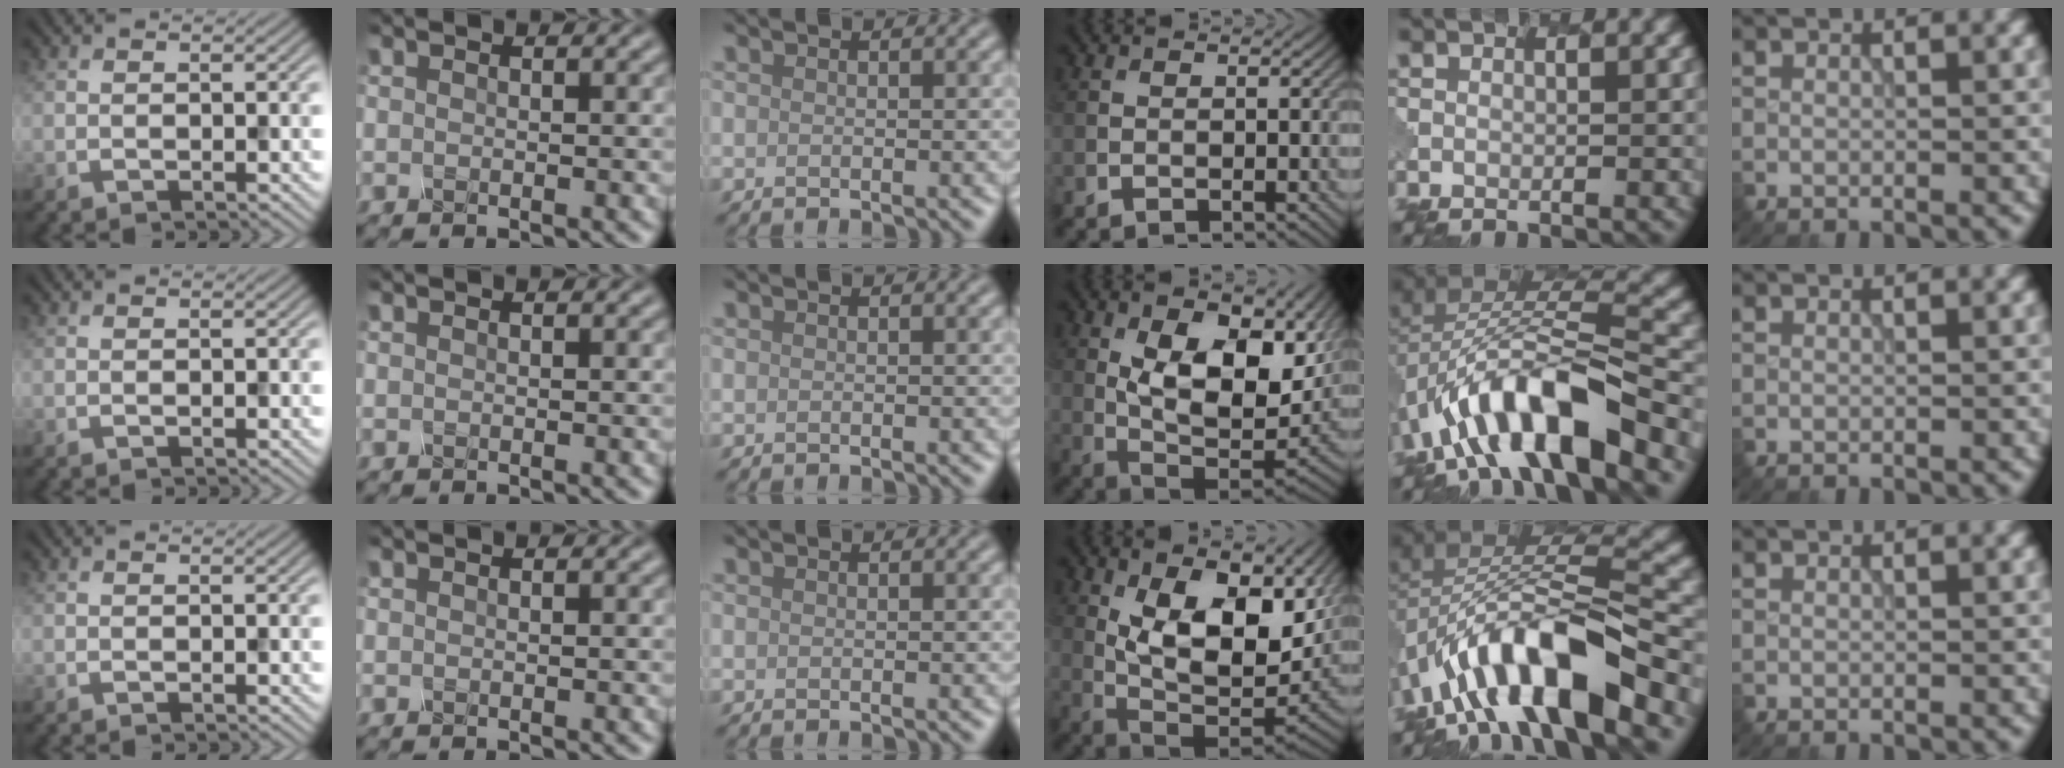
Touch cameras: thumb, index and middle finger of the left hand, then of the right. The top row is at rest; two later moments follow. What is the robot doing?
{"motion": "unscrew", "object": "spray bottle"}